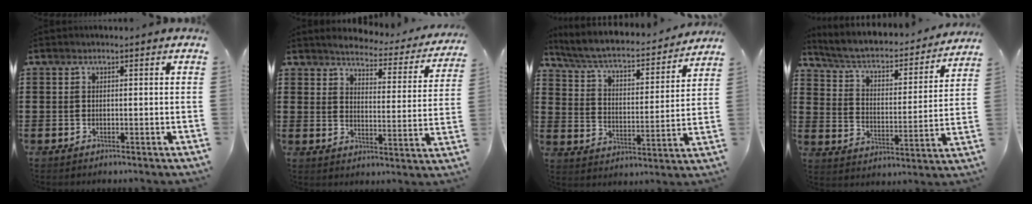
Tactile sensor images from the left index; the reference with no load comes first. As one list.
[{"total": 3.1, "force": [3.0, 0.0, 0.8], "torque": [-0.036, -0.027, 0.043]}, {"total": 5.1, "force": [4.5, 0.6, 2.2], "torque": [-0.065, -0.036, 0.069]}, {"total": 4.0, "force": [3.2, 1.2, 2.1], "torque": [-0.059, -0.030, 0.044]}]